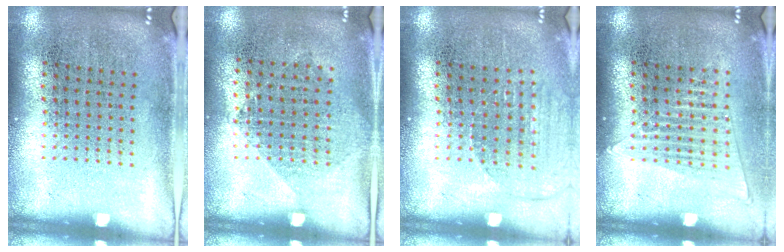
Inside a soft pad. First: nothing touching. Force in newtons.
{"total": 1.0, "press": 0.9, "slide": 0.5}
{"total": 1.2, "press": 1.2, "slide": 0.2}
{"total": 1.3, "press": 1.2, "slide": 0.6}